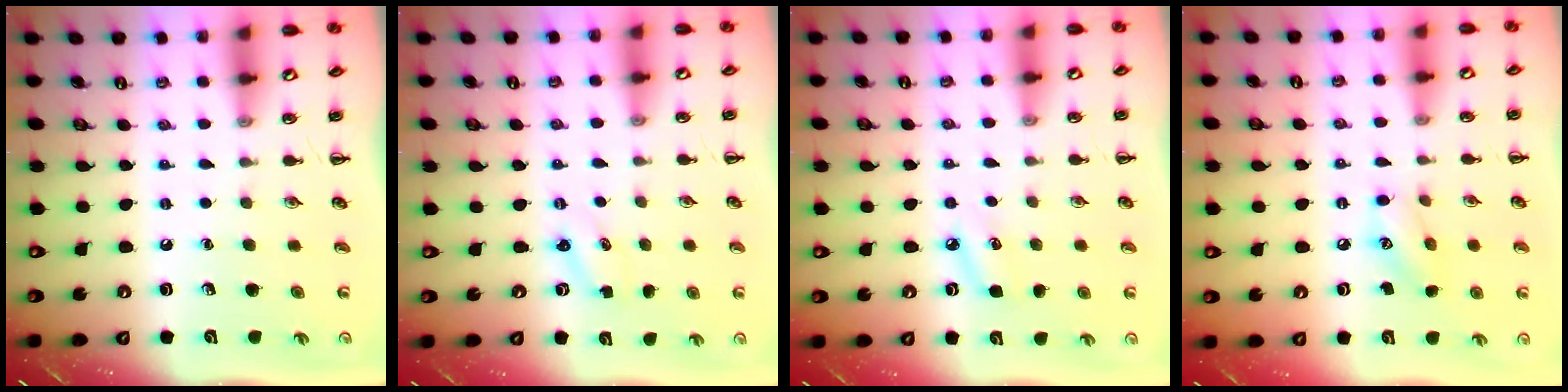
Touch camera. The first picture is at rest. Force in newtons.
{"total": 1.3, "press": 1.2, "slide": 0.4}
{"total": 5.7, "press": 5.5, "slide": 1.5}
{"total": 8.2, "press": 8.2, "slide": 0.7}